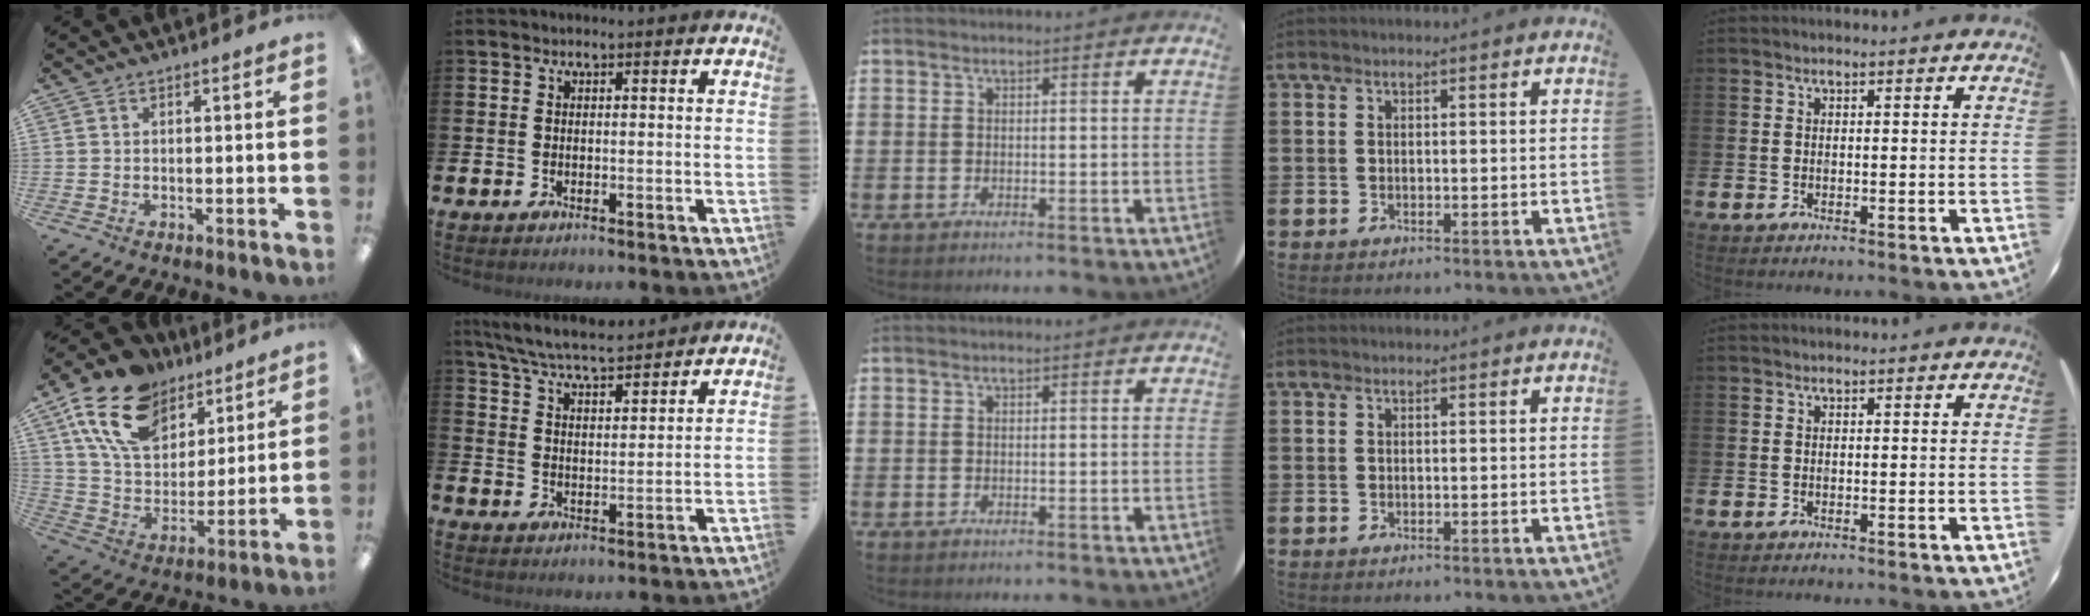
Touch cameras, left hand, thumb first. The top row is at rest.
{"thumb": {"total": 18.8, "force": [11.4, 11.5, 9.5], "torque": [-0.175, -0.048, 0.213]}, "index": {"total": 6.9, "force": [6.5, 0.8, 2.1], "torque": [-0.064, -0.033, 0.116]}}